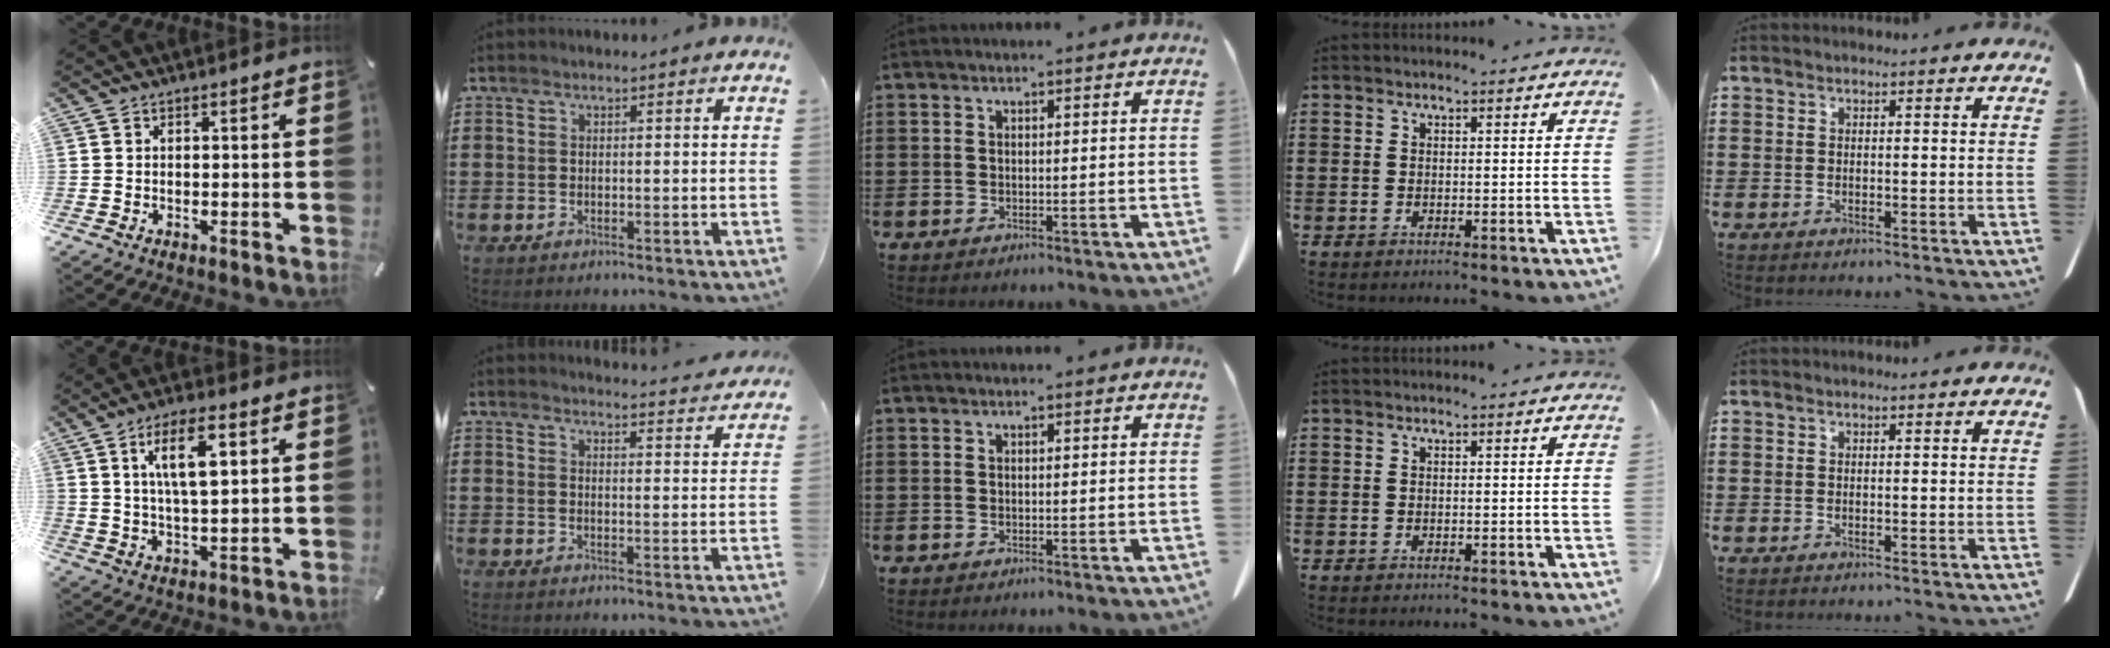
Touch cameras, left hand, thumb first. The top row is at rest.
{"thumb": {"total": 10.9, "force": [4.5, 3.9, 9.1], "torque": [-0.160, 0.000, 0.074]}, "index": {"total": 3.2, "force": [3.1, -0.4, 0.3], "torque": [-0.008, -0.022, 0.055]}}